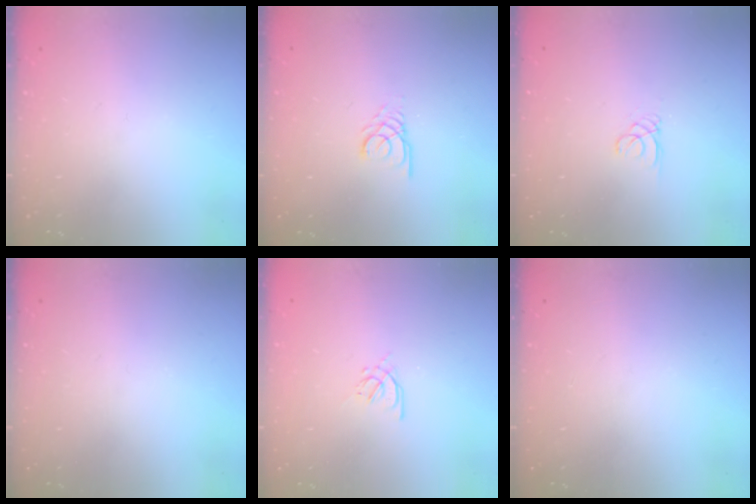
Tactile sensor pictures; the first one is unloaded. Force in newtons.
{"total": 2.7, "press": 2.7, "slide": 0.3}
{"total": 0.6, "press": 0.6, "slide": 0.1}
{"total": 0.0}
{"total": 2.9, "press": 2.8, "slide": 0.8}
{"total": 0.0}